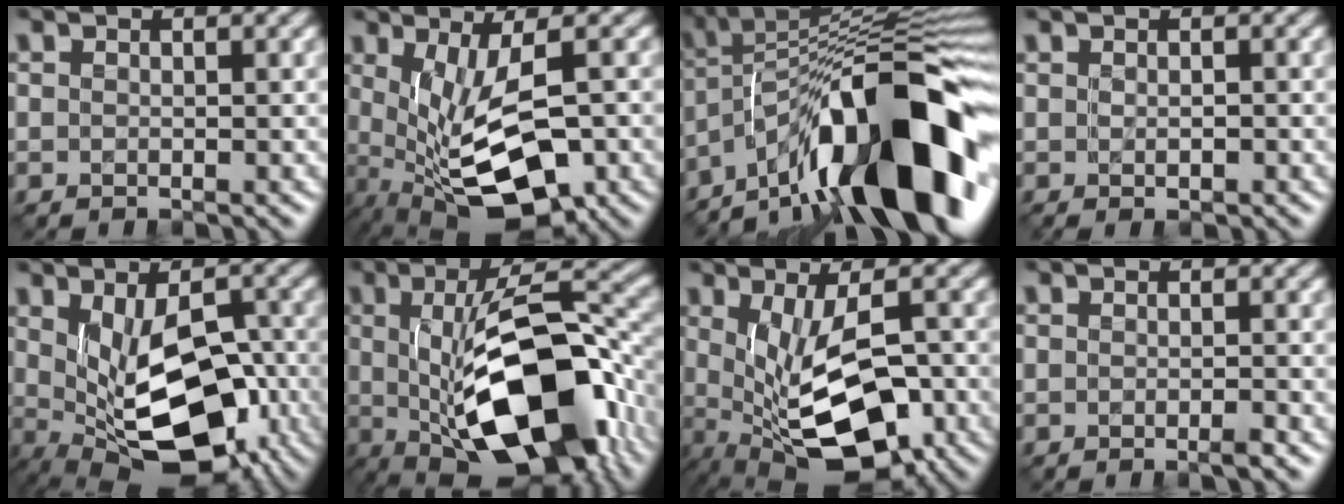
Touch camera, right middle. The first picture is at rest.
{"total": 9.2, "force": [-1.0, 3.6, 8.4], "torque": [-0.157, -0.014, -0.007]}
{"total": 15.0, "force": [-7.7, 4.8, 12.0], "torque": [-0.173, 0.030, -0.138]}
{"total": 0.6, "force": [0.2, 0.1, 0.6], "torque": [-0.011, 0.003, 0.004]}
{"total": 10.8, "force": [-1.2, 5.6, 9.1], "torque": [-0.147, -0.023, -0.003]}
{"total": 14.3, "force": [-1.9, 6.1, 12.8], "torque": [-0.188, -0.007, -0.027]}
{"total": 10.9, "force": [-1.8, 4.7, 9.7], "torque": [-0.163, -0.019, -0.015]}
{"total": 0.8, "force": [-0.5, -0.1, 0.7], "torque": [-0.011, 0.000, -0.011]}